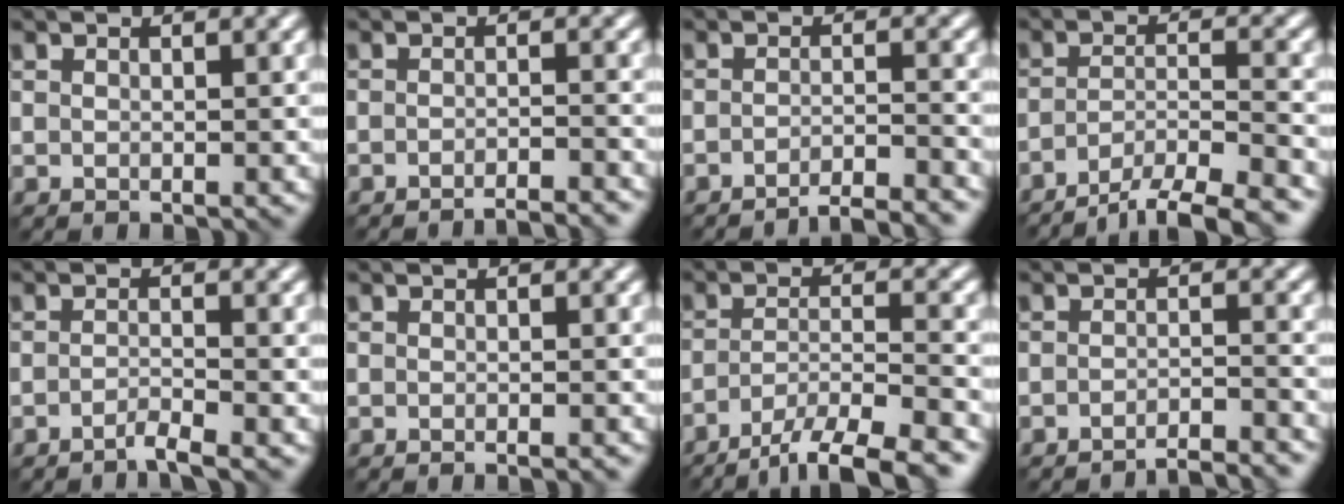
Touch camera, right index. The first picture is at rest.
{"total": 3.9, "force": [-3.5, 0.4, 1.7], "torque": [-0.016, 0.004, -0.050]}
{"total": 4.7, "force": [-4.0, 0.7, 2.4], "torque": [-0.028, 0.008, -0.065]}
{"total": 8.6, "force": [-7.0, 2.1, 4.5], "torque": [-0.067, -0.015, -0.103]}
{"total": 1.7, "force": [-1.3, 0.2, 1.2], "torque": [-0.015, 0.002, -0.034]}
{"total": 1.2, "force": [-0.9, 0.2, 0.9], "torque": [-0.004, -0.006, -0.017]}
{"total": 10.4, "force": [-8.3, 2.7, 5.7], "torque": [-0.089, -0.016, -0.121]}
{"total": 4.3, "force": [-3.8, 0.5, 1.9], "torque": [-0.020, 0.006, -0.060]}